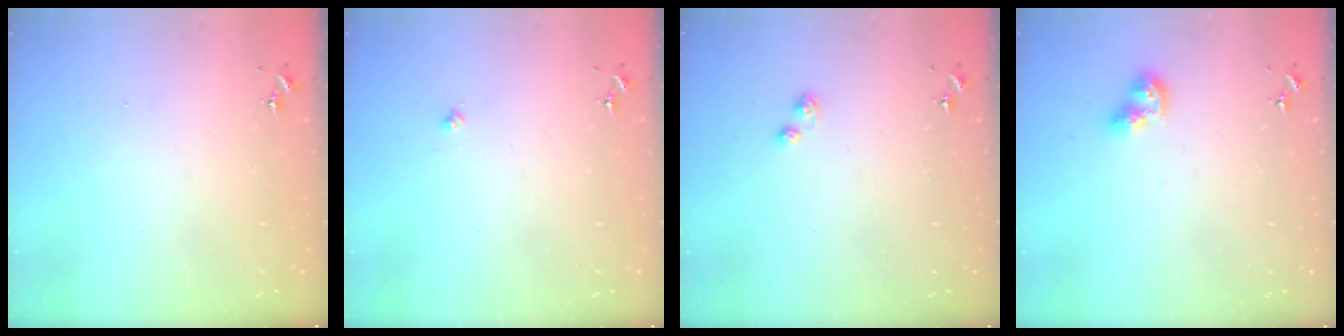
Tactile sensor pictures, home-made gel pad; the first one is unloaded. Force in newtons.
{"total": 2.1, "press": 2.1, "slide": 0.3}
{"total": 4.2, "press": 4.2, "slide": 0.7}
{"total": 8.2, "press": 8.2, "slide": 0.8}